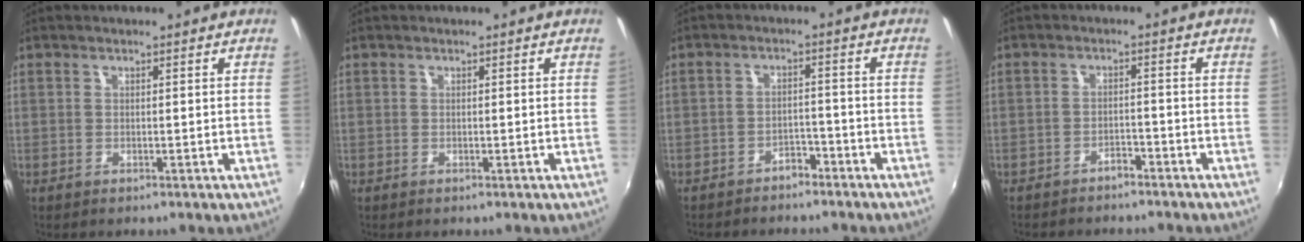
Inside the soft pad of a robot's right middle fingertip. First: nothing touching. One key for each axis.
{"total": 0.0}
{"total": 4.8, "fx": -4.1, "fy": 2.0, "fz": 1.3, "tx": -0.036, "ty": 0.009, "tz": -0.057}
{"total": 3.9, "fx": -3.5, "fy": 1.3, "fz": 1.0, "tx": -0.034, "ty": 0.001, "tz": -0.050}